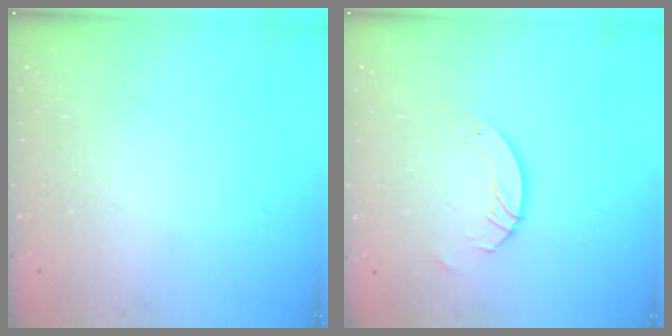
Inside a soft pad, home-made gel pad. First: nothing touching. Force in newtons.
{"total": 3.5, "press": 3.5, "slide": 0.3}